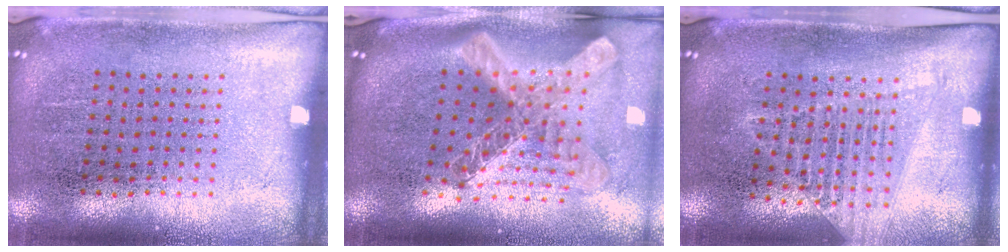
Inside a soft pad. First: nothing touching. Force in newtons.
{"total": 2.8, "press": 2.0, "slide": 2.0}
{"total": 1.4, "press": 1.2, "slide": 0.6}